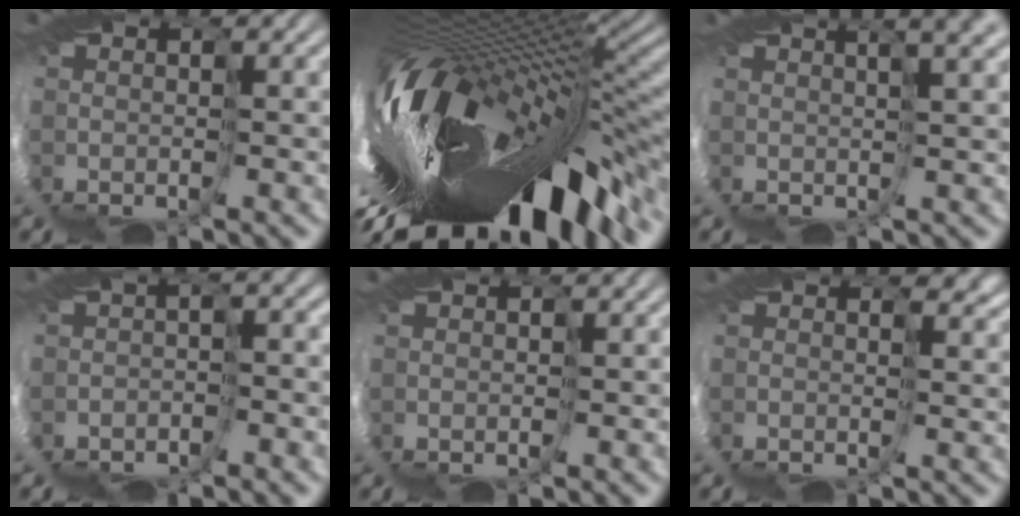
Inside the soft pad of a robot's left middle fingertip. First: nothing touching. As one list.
[{"total": 10.4, "force": [-2.7, 1.2, 9.9], "torque": [-0.190, -0.014, -0.037]}, {"total": 4.0, "force": [2.9, -1.1, 2.5], "torque": [-0.033, 0.012, 0.047]}, {"total": 3.1, "force": [-2.5, -1.7, -0.9], "torque": [0.006, -0.009, -0.024]}, {"total": 0.6, "force": [-0.5, 0.4, 0.0], "torque": [-0.002, -0.003, -0.005]}, {"total": 1.5, "force": [1.2, -0.1, 0.8], "torque": [-0.014, 0.003, 0.027]}]